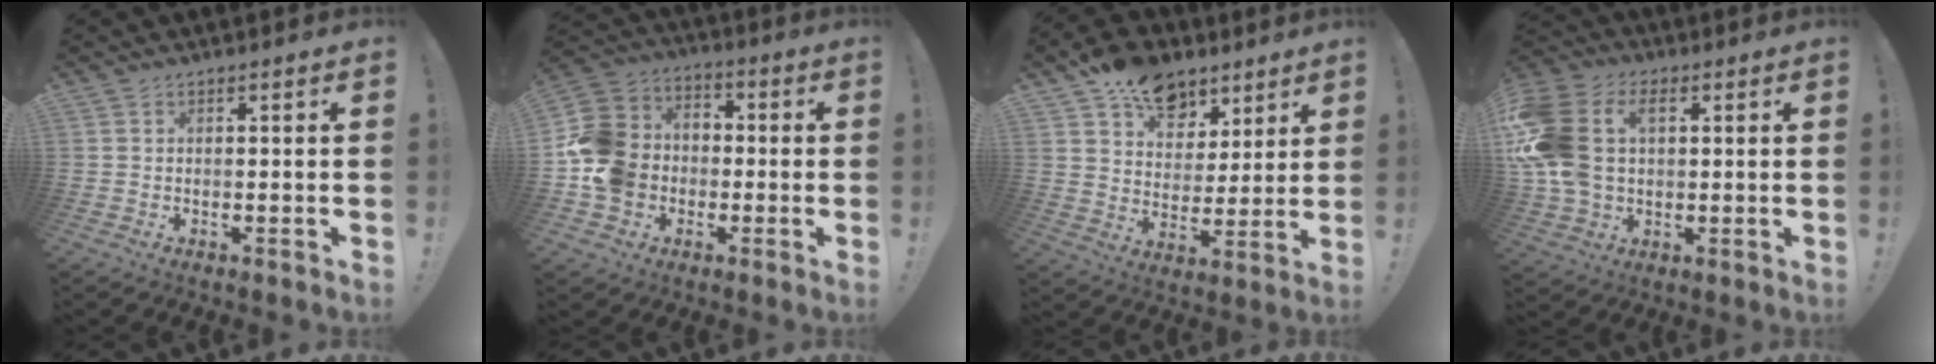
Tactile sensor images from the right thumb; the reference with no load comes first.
{"total": 15.0, "force": [-3.5, 13.2, 6.2], "torque": [-0.110, 0.028, -0.058]}
{"total": 14.5, "force": [9.8, 9.0, 5.7], "torque": [-0.080, -0.064, 0.181]}
{"total": 17.6, "force": [3.4, 12.7, 11.7], "torque": [-0.254, -0.003, 0.064]}